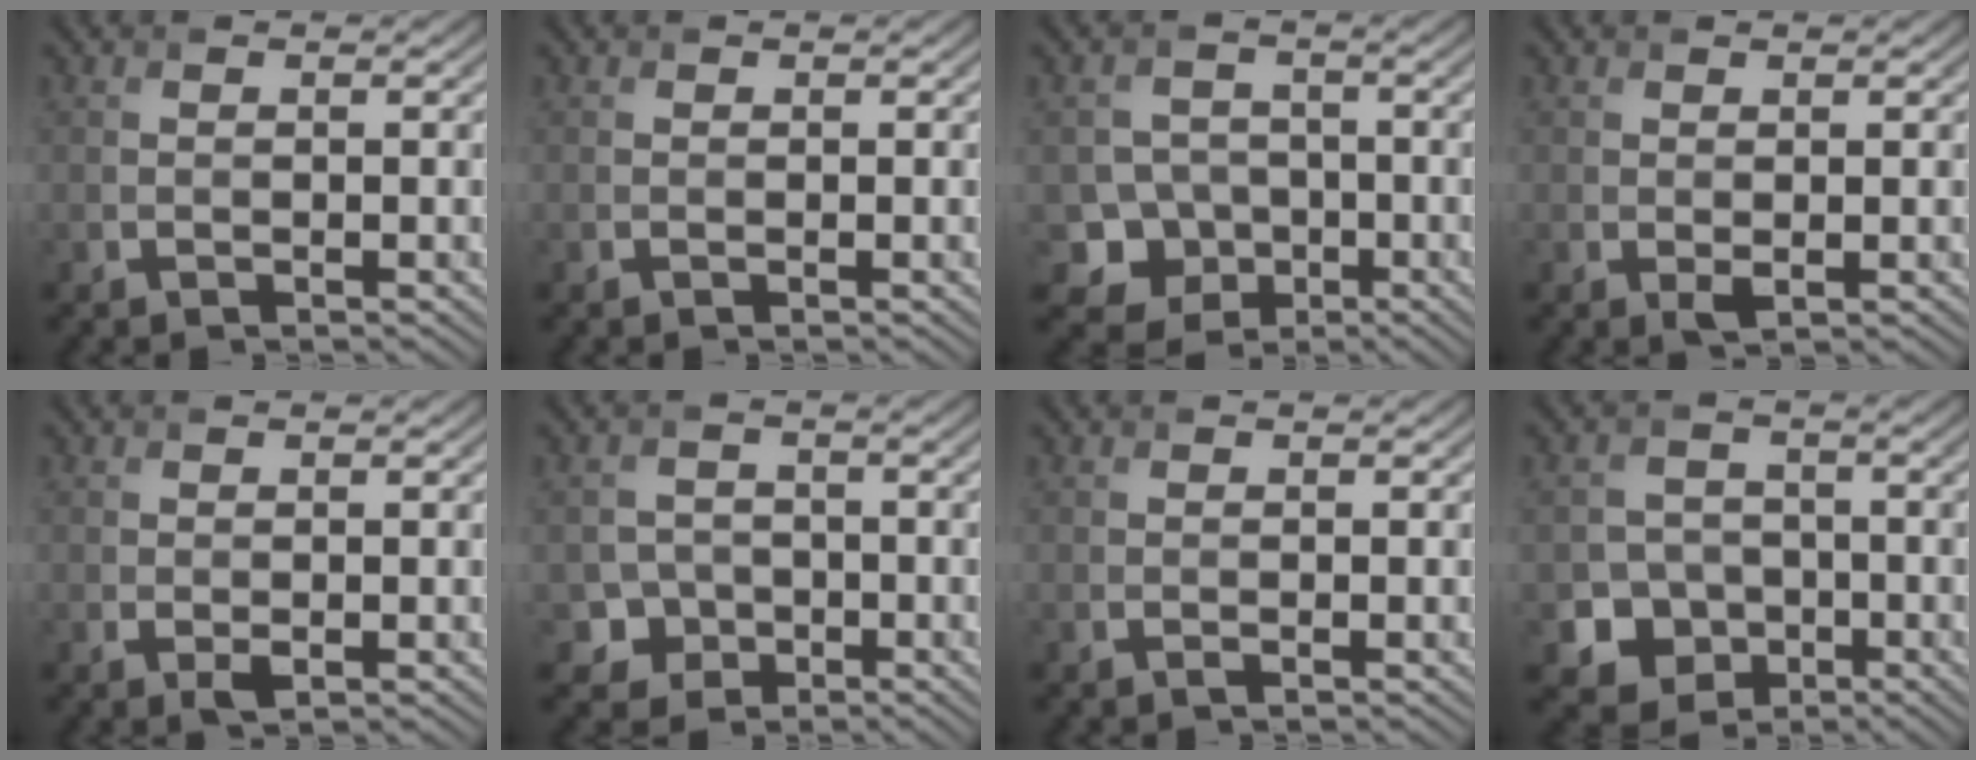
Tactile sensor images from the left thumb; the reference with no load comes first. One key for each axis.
{"total": 0.0}
{"total": 5.8, "fx": -2.2, "fy": 5.1, "fz": 1.5, "tx": -0.025, "ty": -0.002, "tz": -0.061}
{"total": 0.8, "fx": 0.1, "fy": 0.4, "fz": 0.8, "tx": -0.015, "ty": -0.004, "tz": 0.004}
{"total": 1.0, "fx": -0.2, "fy": 0.5, "fz": 0.8, "tx": -0.018, "ty": -0.007, "tz": 0.000}
{"total": 3.6, "fx": -1.5, "fy": 3.2, "fz": 0.7, "tx": -0.007, "ty": 0.000, "tz": -0.036}
{"total": 0.0}
{"total": 6.1, "fx": -2.3, "fy": 5.4, "fz": 1.8, "tx": -0.030, "ty": -0.007, "tz": -0.064}